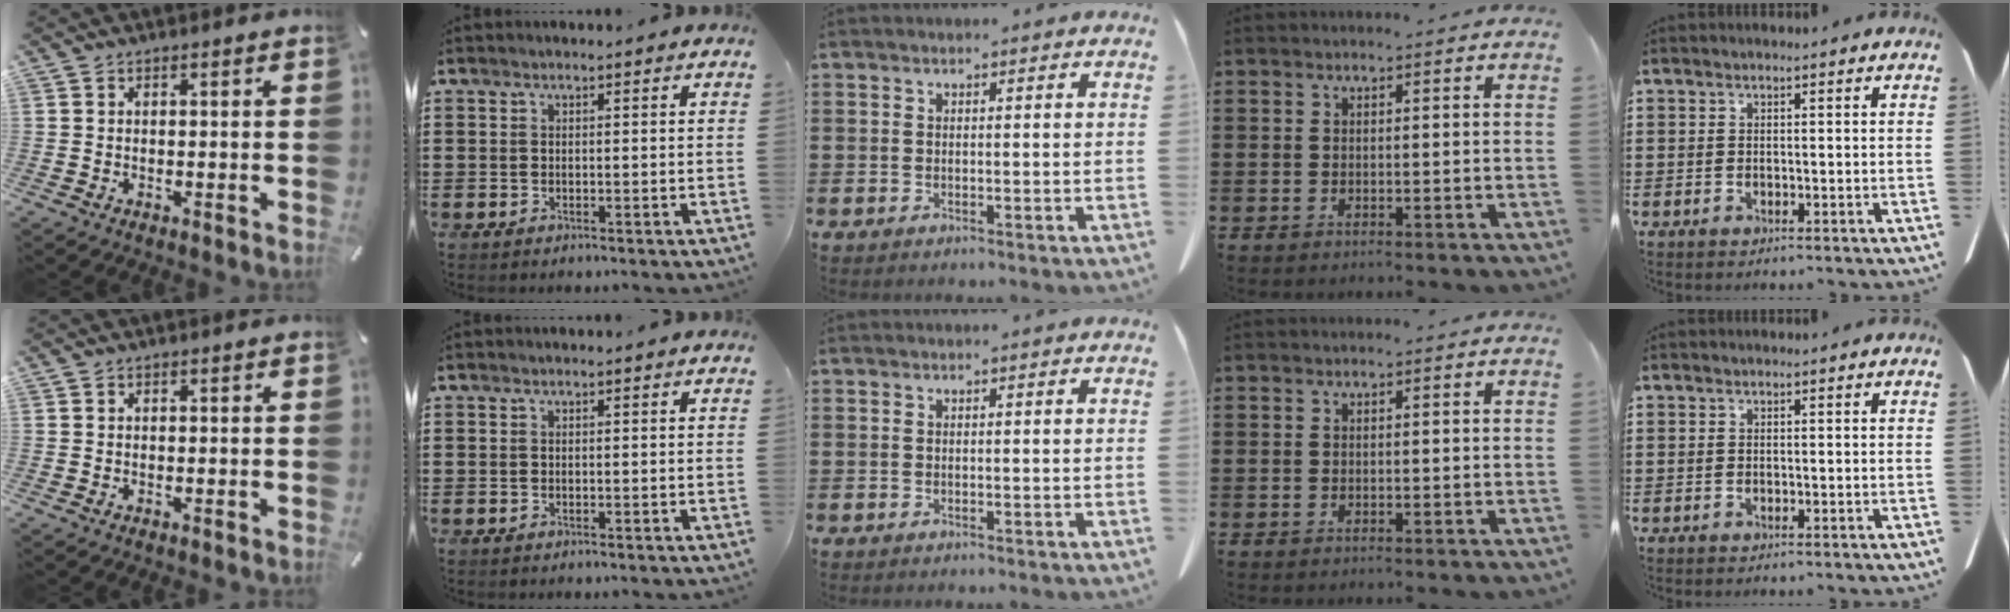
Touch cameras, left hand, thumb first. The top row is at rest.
{}